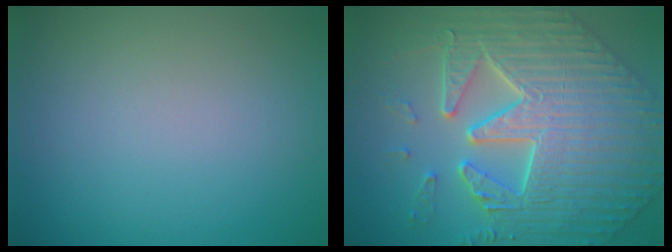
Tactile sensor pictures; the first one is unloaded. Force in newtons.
{"total": 8.9, "press": 7.2, "slide": 5.3}